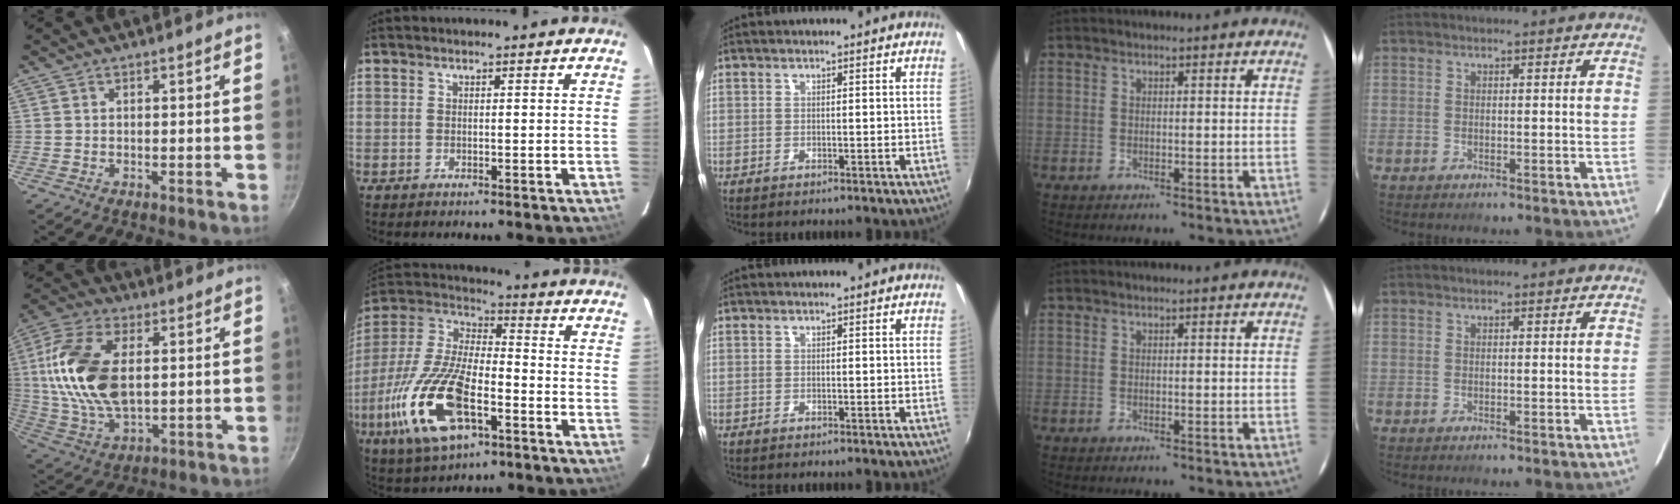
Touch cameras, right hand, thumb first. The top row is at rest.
{"thumb": {"total": 18.7, "force": [2.6, 10.4, 15.3], "torque": [-0.295, 0.001, 0.046]}, "index": {"total": 21.6, "force": [-8.7, 9.1, 17.5], "torque": [-0.380, -0.028, -0.163]}}